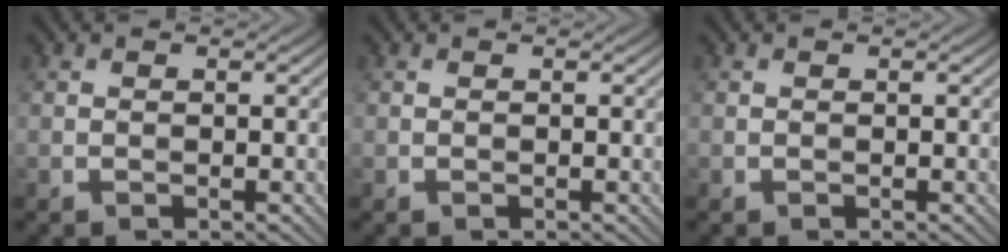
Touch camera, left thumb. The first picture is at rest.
{"total": 0.0}
{"total": 0.0}